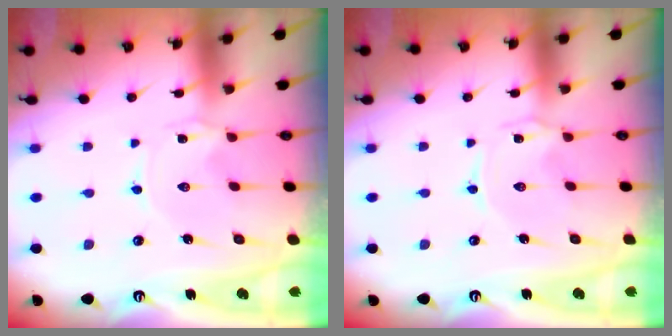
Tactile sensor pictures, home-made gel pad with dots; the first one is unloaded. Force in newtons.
{"total": 0.8, "press": 0.8, "slide": 0.3}